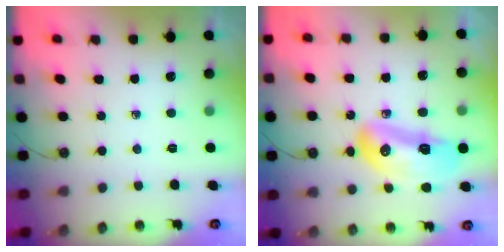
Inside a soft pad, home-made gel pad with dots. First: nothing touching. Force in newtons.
{"total": 15.3, "press": 15.2, "slide": 1.8}